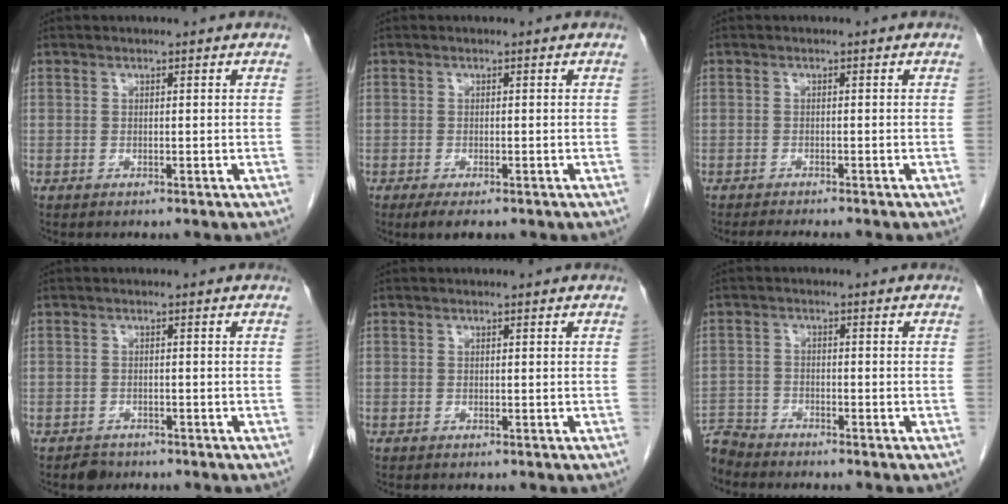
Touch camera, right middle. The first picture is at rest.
{"total": 3.3, "force": [-2.3, 1.0, 2.2], "torque": [-0.033, -0.006, -0.032]}
{"total": 3.7, "force": [-3.3, -0.2, 1.7], "torque": [-0.020, -0.007, -0.048]}
{"total": 1.9, "force": [-1.5, 1.1, 0.4], "torque": [-0.011, 0.002, -0.023]}
{"total": 0.0}
{"total": 4.7, "force": [-4.7, 0.5, -0.4], "torque": [0.014, -0.007, -0.090]}